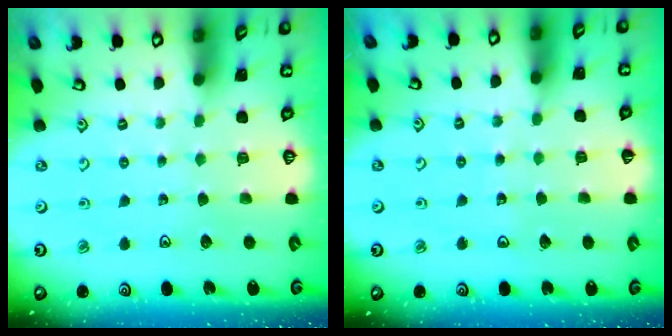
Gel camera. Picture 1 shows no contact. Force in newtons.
{"total": 3.7, "press": 3.7, "slide": 0.4}